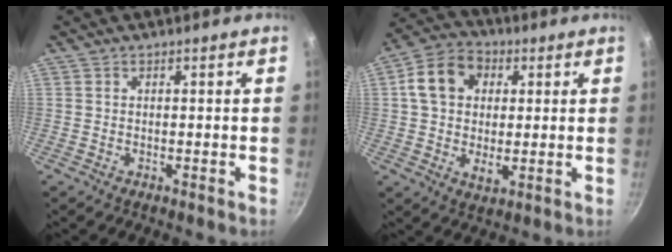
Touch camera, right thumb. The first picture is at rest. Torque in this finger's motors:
{"motor_torque": [-1.06, 1.37, 1.10, 0.10, 0.10]}